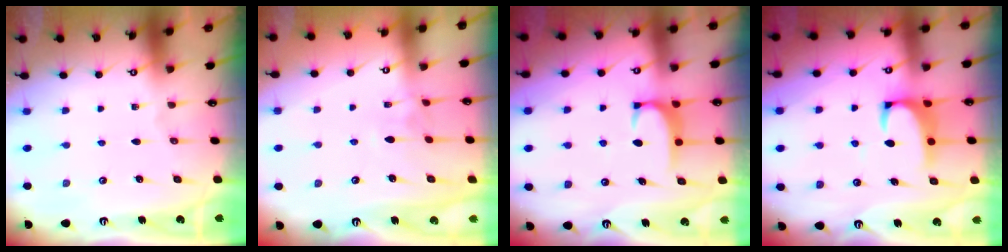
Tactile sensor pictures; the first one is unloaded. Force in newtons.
{"total": 2.4, "press": 2.3, "slide": 0.7}
{"total": 1.9, "press": 1.8, "slide": 0.5}
{"total": 2.1, "press": 1.9, "slide": 0.9}